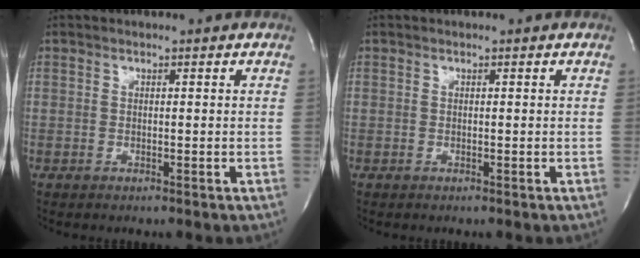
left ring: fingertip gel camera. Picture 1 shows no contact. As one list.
[{"total": 0.0}]